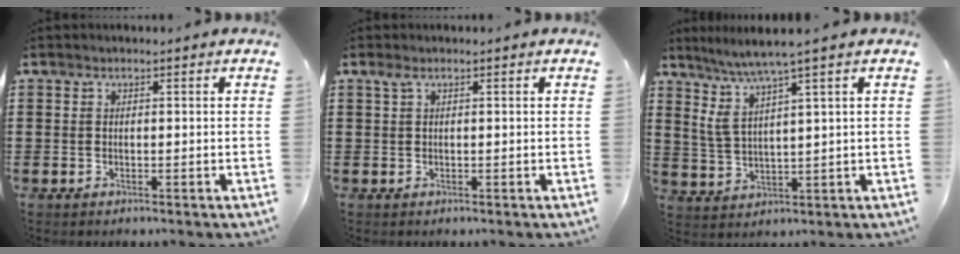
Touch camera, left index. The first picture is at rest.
{"total": 0.7, "force": [0.3, 0.2, 0.6], "torque": [-0.014, 0.002, 0.005]}
{"total": 5.4, "force": [3.2, 0.3, 4.4], "torque": [-0.109, -0.016, 0.046]}